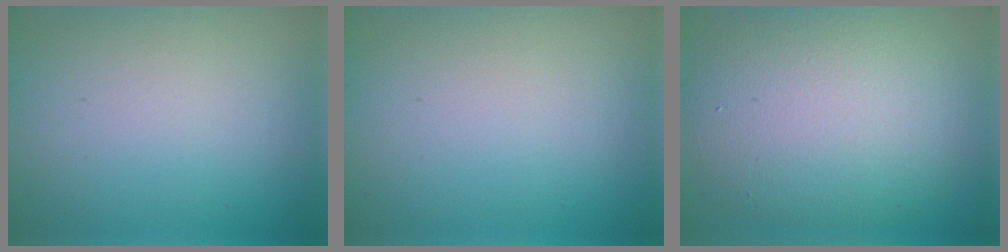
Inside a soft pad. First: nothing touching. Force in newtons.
{"total": 0.0}
{"total": 10.1, "press": 10.1, "slide": 0.9}